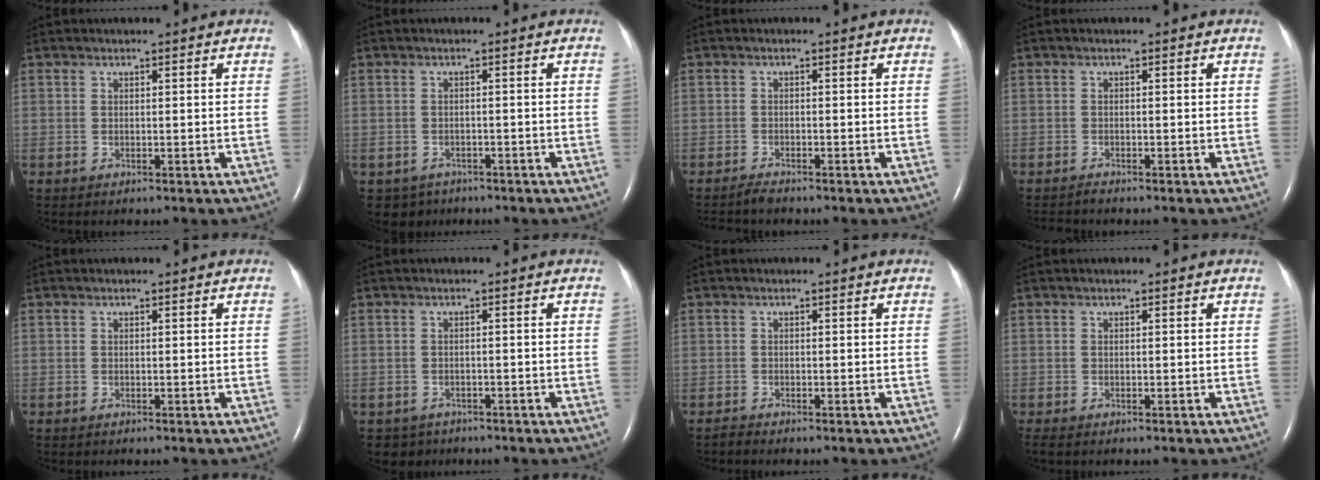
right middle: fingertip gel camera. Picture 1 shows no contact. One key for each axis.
{"total": 3.4, "fx": -2.4, "fy": 2.4, "fz": -0.1, "tx": -0.003, "ty": 0.004, "tz": -0.033}
{"total": 1.5, "fx": -1.5, "fy": -0.2, "fz": 0.2, "tx": -0.009, "ty": -0.007, "tz": -0.026}
{"total": 0.9, "fx": -0.8, "fy": -0.2, "fz": -0.1, "tx": -0.003, "ty": -0.005, "tz": -0.014}
{"total": 0.0}
{"total": 2.9, "fx": -2.2, "fy": 1.9, "fz": -0.4, "tx": -0.002, "ty": 0.004, "tz": -0.033}
{"total": 0.7, "fx": -0.7, "fy": -0.1, "fz": 0.0, "tx": -0.005, "ty": -0.005, "tz": -0.015}
{"total": 1.0, "fx": -0.8, "fy": 0.2, "fz": 0.5, "tx": -0.015, "ty": -0.005, "tz": -0.013}